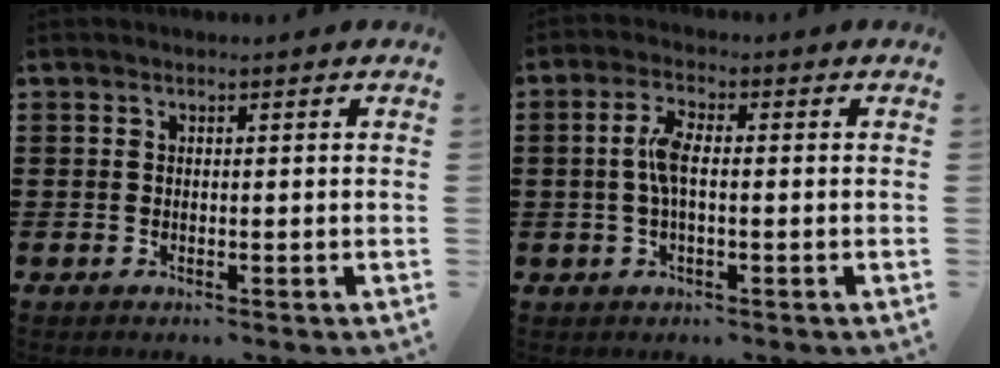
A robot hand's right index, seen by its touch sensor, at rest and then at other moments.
{"total": 4.7, "force": [-0.1, 1.6, 4.4], "torque": [-0.097, 0.001, -0.008]}